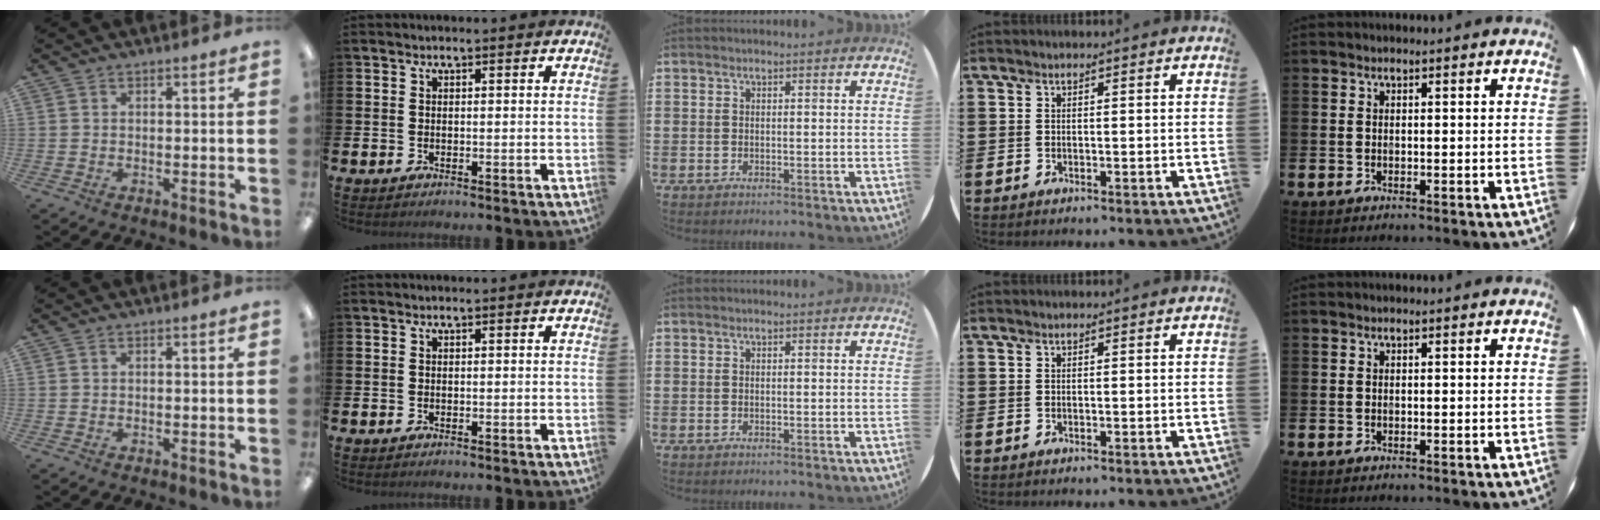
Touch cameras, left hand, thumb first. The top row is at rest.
{}